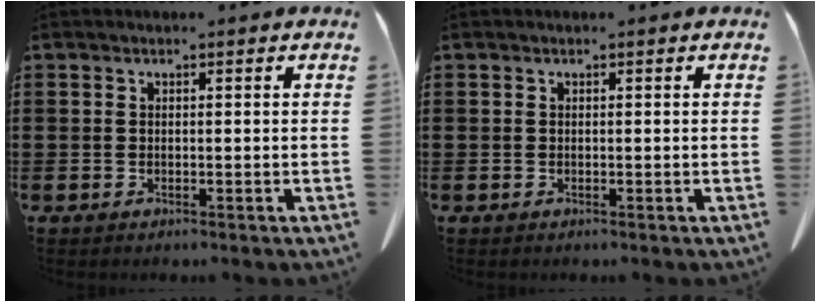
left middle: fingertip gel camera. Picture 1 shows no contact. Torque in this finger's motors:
{"motor_torque": [-0.07, 0.05, 0.00, -0.01]}